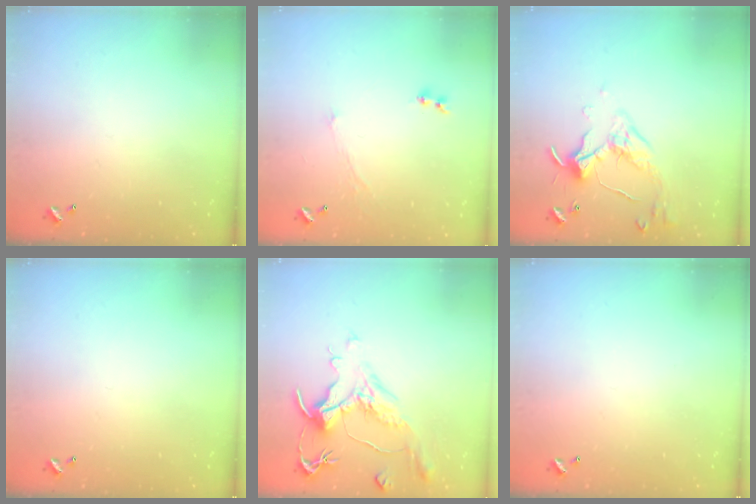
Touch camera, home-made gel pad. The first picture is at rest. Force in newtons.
{"total": 1.2, "press": 0.7, "slide": 1.0}
{"total": 5.7, "press": 5.7, "slide": 1.0}
{"total": 0.0}
{"total": 1.1, "press": 0.2, "slide": 1.1}
{"total": 0.0}